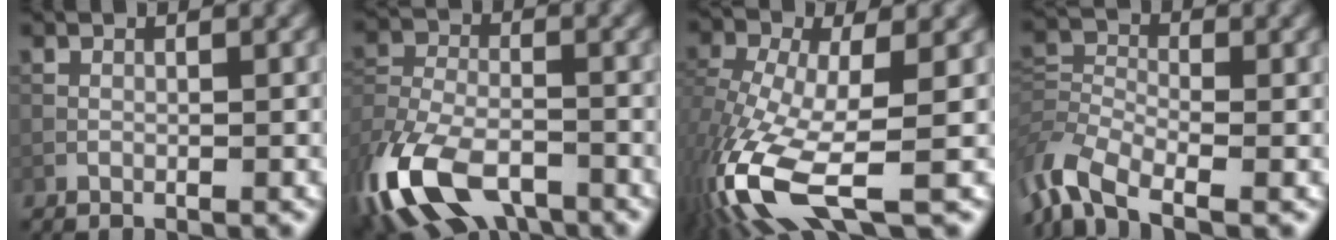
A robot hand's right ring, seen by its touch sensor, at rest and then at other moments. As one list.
[{"total": 13.3, "force": [-8.6, 6.9, 7.5], "torque": [-0.169, -0.028, -0.148]}, {"total": 12.0, "force": [-5.2, 4.7, 9.8], "torque": [-0.232, -0.026, -0.097]}, {"total": 7.0, "force": [-4.4, 3.4, 4.3], "torque": [-0.093, -0.003, -0.099]}]